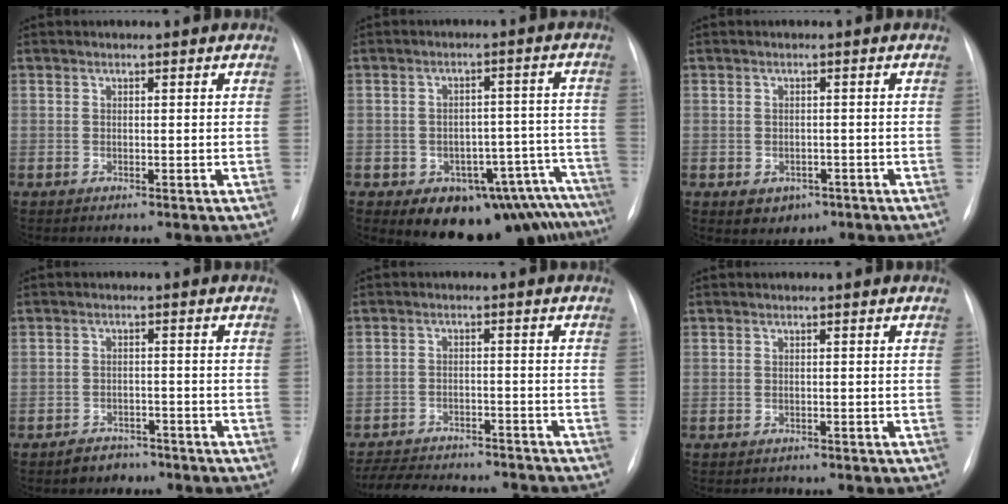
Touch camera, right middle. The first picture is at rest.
{"total": 15.2, "force": [-12.3, 6.5, 6.3], "torque": [-0.019, 0.052, -0.143]}
{"total": 3.4, "force": [-1.5, 2.6, 1.4], "torque": [-0.016, 0.003, -0.006]}
{"total": 3.3, "force": [-2.6, 2.0, 0.4], "torque": [-0.016, 0.006, -0.034]}
{"total": 15.5, "force": [-14.1, 3.8, 5.1], "torque": [-0.110, -0.001, -0.194]}
{"total": 1.1, "force": [-0.9, 0.6, -0.1], "torque": [-0.002, 0.000, -0.012]}